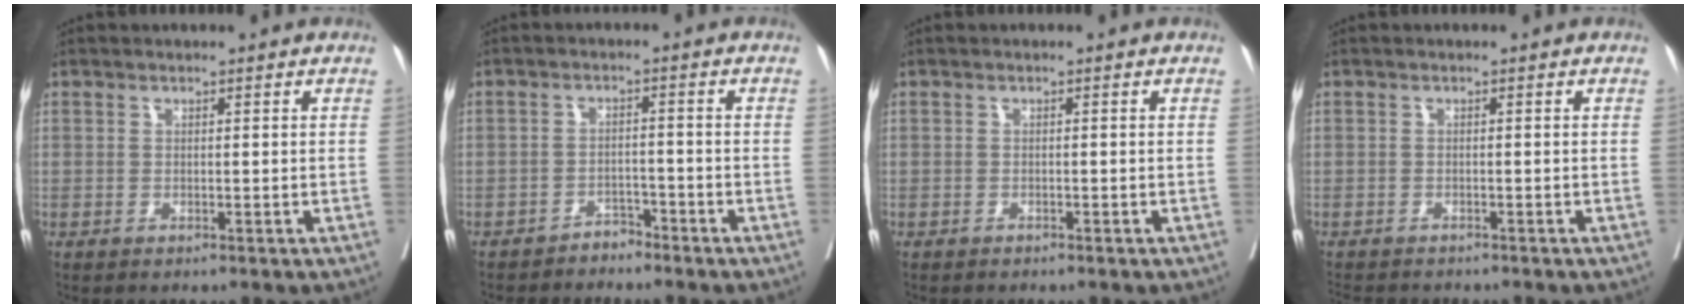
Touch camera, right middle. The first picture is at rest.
{"total": 2.5, "force": [-2.3, 0.8, 0.2], "torque": [-0.001, 0.001, -0.038]}
{"total": 0.6, "force": [-0.6, 0.2, 0.1], "torque": [-0.007, -0.001, -0.012]}
{"total": 6.0, "force": [-5.6, 1.4, 1.9], "torque": [-0.024, -0.006, -0.083]}